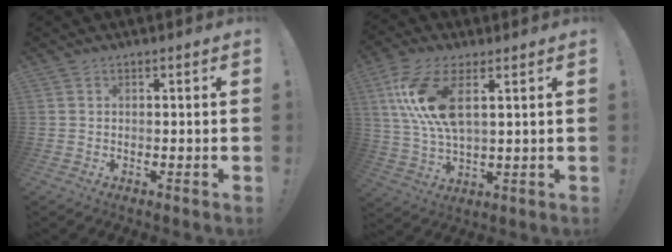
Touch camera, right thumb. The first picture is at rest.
{"total": 13.1, "force": [5.0, 5.4, 10.8], "torque": [-0.228, -0.021, 0.091]}